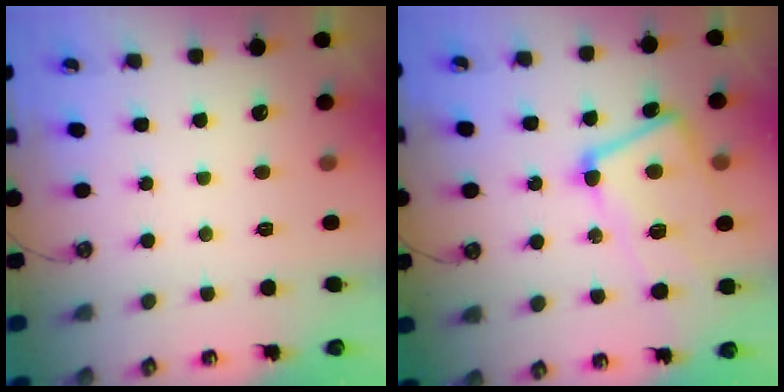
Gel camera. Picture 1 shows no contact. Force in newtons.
{"total": 8.1, "press": 7.8, "slide": 1.8}